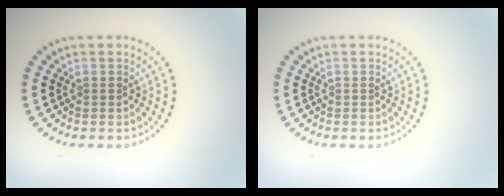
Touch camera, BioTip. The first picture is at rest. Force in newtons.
{"total": 0.0}